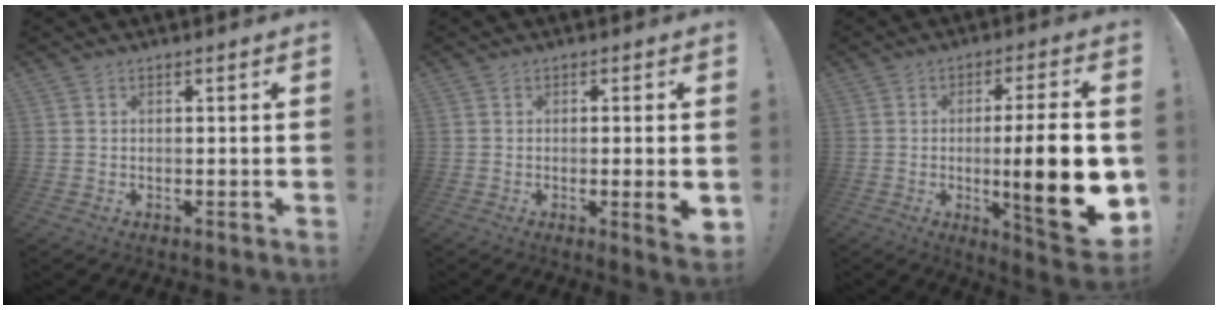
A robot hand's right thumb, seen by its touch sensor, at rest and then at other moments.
{"total": 5.1, "force": [-0.7, 0.0, 5.1], "torque": [-0.070, -0.008, -0.009]}
{"total": 19.3, "force": [-2.3, 2.9, 19.0], "torque": [-0.268, -0.002, -0.027]}